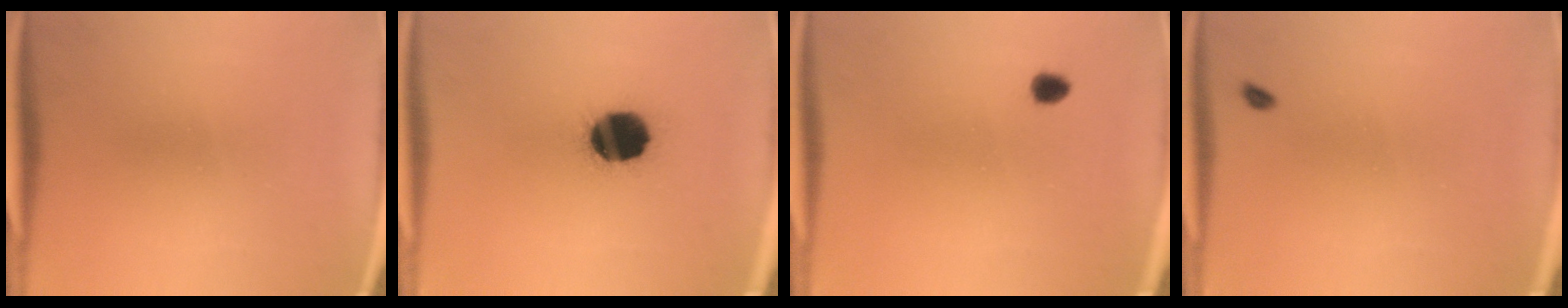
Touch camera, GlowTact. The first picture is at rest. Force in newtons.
{"total": 15.3}
{"total": 1.6}
{"total": 1.1}